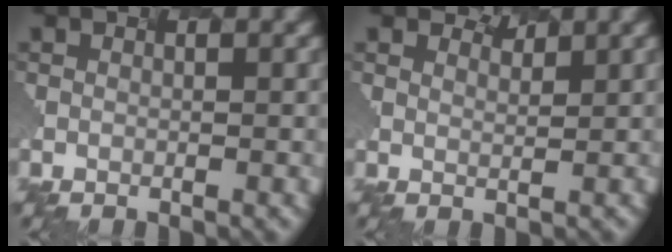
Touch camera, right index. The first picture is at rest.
{"total": 1.6, "force": [1.5, 0.0, -0.5], "torque": [-0.001, -0.002, 0.033]}